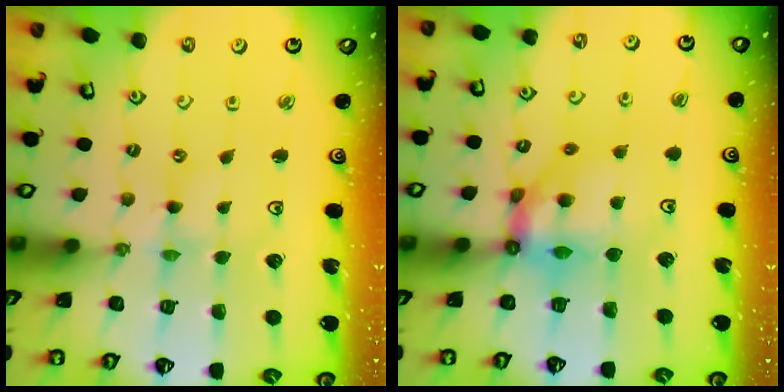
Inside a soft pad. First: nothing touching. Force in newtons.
{"total": 10.2, "press": 10.1, "slide": 1.3}